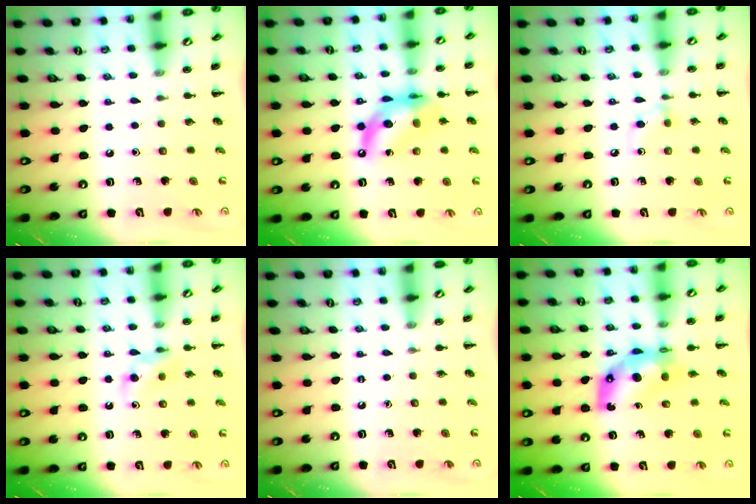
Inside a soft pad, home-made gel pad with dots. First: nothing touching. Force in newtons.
{"total": 12.7, "press": 12.3, "slide": 3.2}
{"total": 5.2, "press": 4.8, "slide": 2.1}
{"total": 5.4, "press": 5.0, "slide": 2.0}
{"total": 0.0}
{"total": 8.1, "press": 7.8, "slide": 1.9}